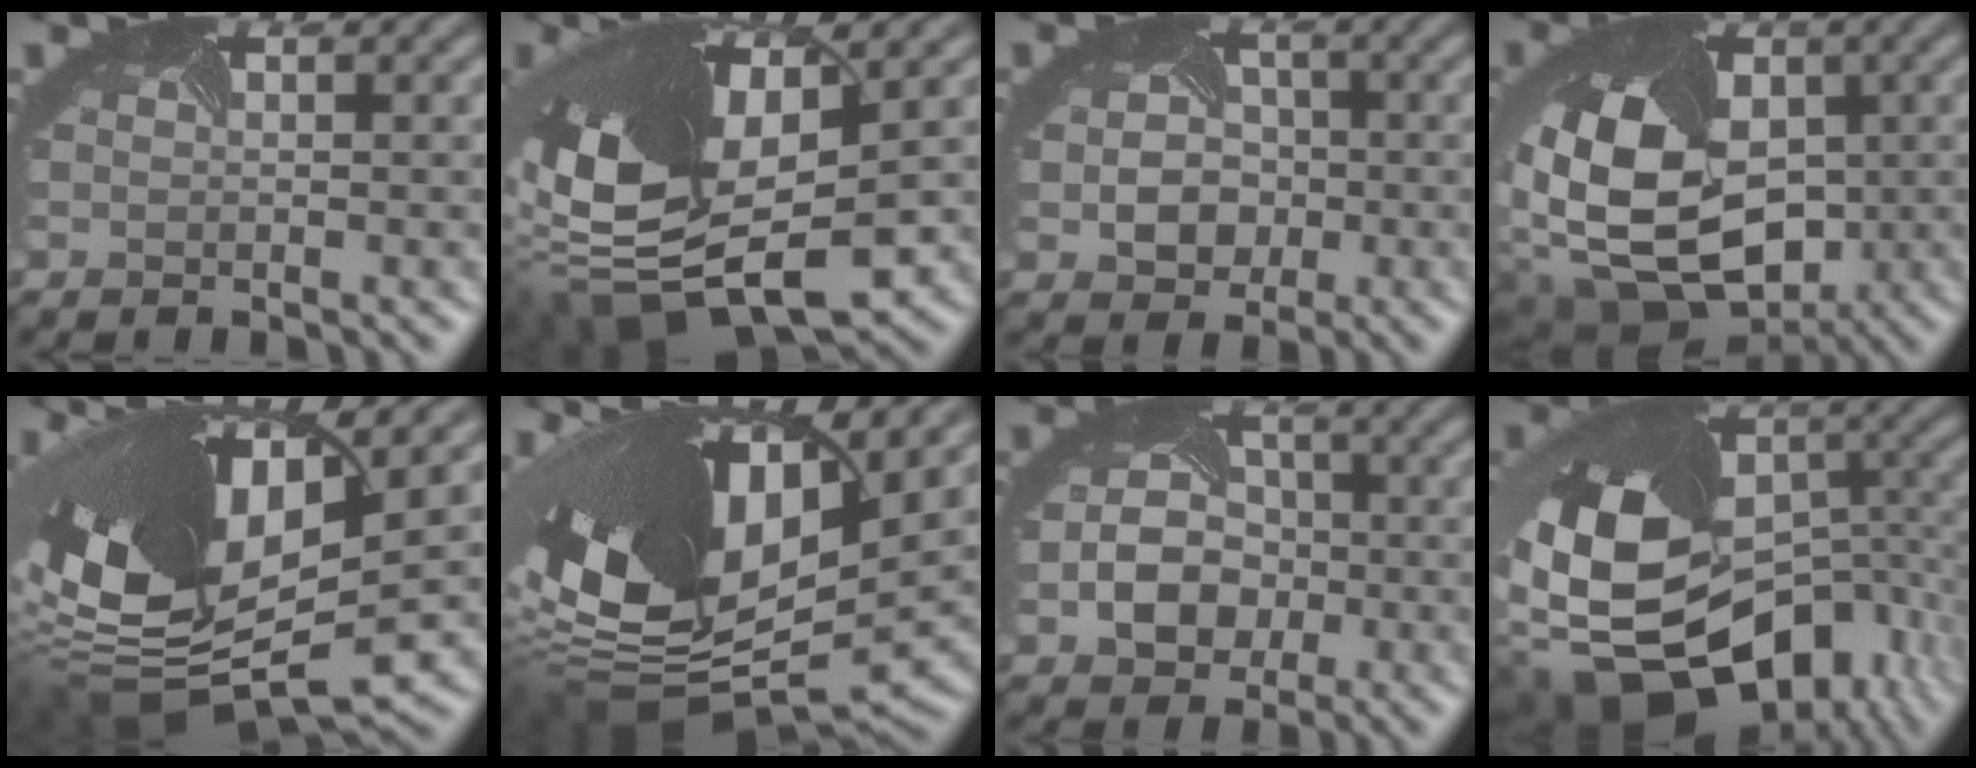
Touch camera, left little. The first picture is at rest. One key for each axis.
{"total": 14.8, "fx": -1.0, "fy": 7.4, "fz": 12.7, "tx": -0.271, "ty": -0.025, "tz": -0.008}
{"total": 3.7, "fx": -0.7, "fy": 3.3, "fz": 1.5, "tx": -0.033, "ty": -0.005, "tz": -0.011}
{"total": 13.8, "fx": -1.7, "fy": 10.2, "fz": 9.2, "tx": -0.178, "ty": -0.025, "tz": -0.009}
{"total": 16.0, "fx": 1.8, "fy": 8.1, "fz": 13.7, "tx": -0.300, "ty": -0.021, "tz": 0.052}
{"total": 17.4, "fx": 3.2, "fy": 9.2, "fz": 14.4, "tx": -0.305, "ty": -0.021, "tz": 0.067}
{"total": 4.3, "fx": -1.2, "fy": 3.7, "fz": 1.9, "tx": -0.045, "ty": -0.005, "tz": -0.021}
{"total": 18.5, "fx": -7.8, "fy": 12.4, "fz": 11.4, "tx": -0.240, "ty": -0.034, "tz": -0.097}